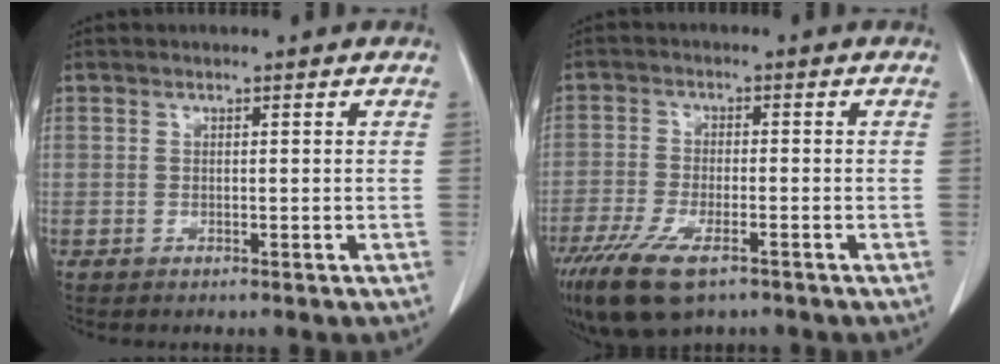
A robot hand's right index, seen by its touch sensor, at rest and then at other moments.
{"total": 10.6, "force": [-6.9, 3.6, 7.2], "torque": [-0.137, -0.022, -0.118]}